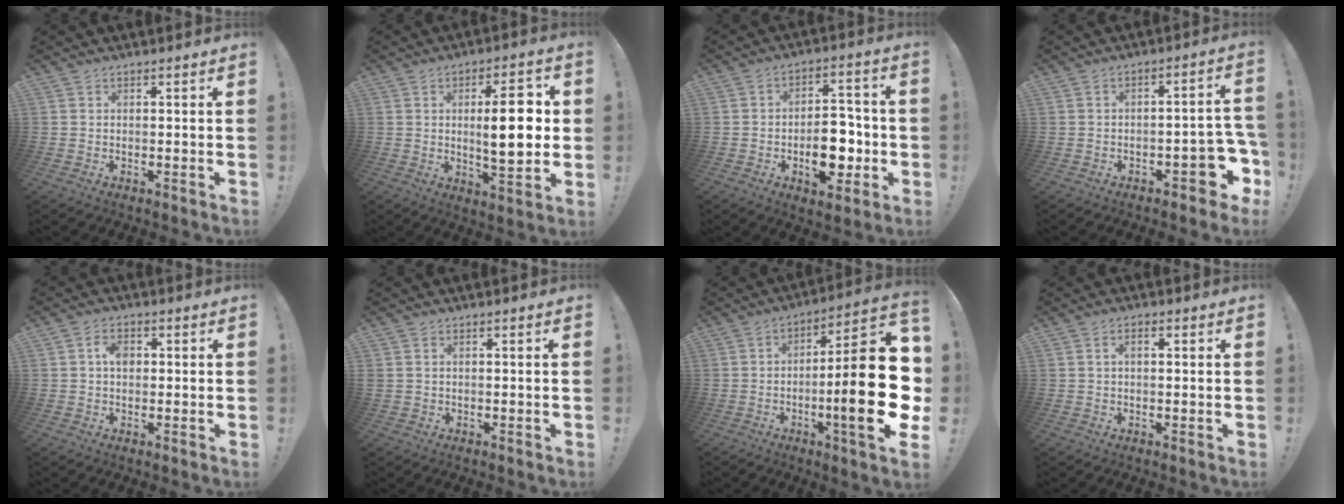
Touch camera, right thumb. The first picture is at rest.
{"total": 12.9, "force": [1.1, 4.0, 12.2], "torque": [-0.177, -0.006, 0.010]}
{"total": 13.0, "force": [-3.6, 7.6, 9.9], "torque": [-0.143, 0.022, -0.055]}
{"total": 9.2, "force": [-4.6, 3.8, 7.0], "torque": [-0.068, 0.027, -0.072]}
{"total": 3.9, "force": [0.3, 2.6, 2.8], "torque": [-0.045, 0.006, 0.003]}
{"total": 1.0, "force": [0.0, 0.1, 1.0], "torque": [-0.021, 0.001, 0.001]}
{"total": 25.3, "force": [-4.2, 5.4, 24.4], "torque": [-0.378, 0.018, -0.063]}
{"total": 2.0, "force": [0.1, 0.9, 1.7], "torque": [-0.029, 0.005, 0.000]}